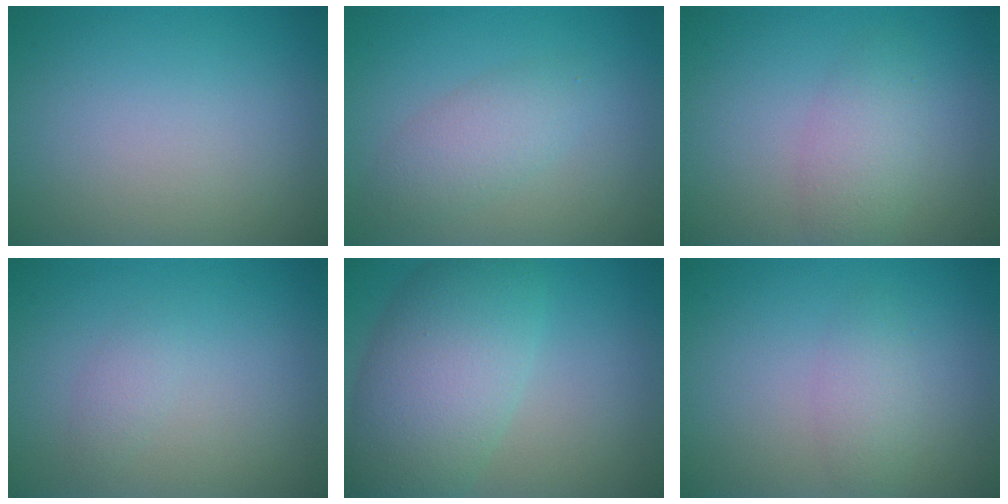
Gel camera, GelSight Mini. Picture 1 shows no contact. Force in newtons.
{"total": 2.8, "press": 2.8, "slide": 0.1}
{"total": 1.9, "press": 1.9, "slide": 0.1}
{"total": 1.1, "press": 1.1, "slide": 0.0}
{"total": 8.2, "press": 8.2, "slide": 0.4}
{"total": 1.7, "press": 1.7, "slide": 0.1}